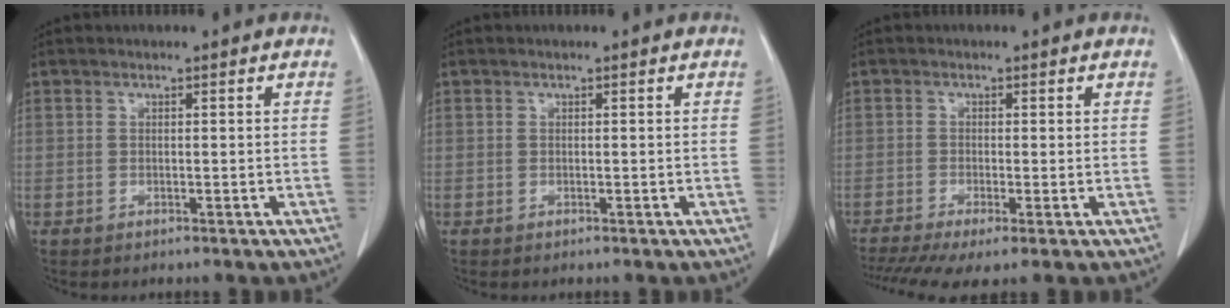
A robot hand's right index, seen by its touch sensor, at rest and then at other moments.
{"total": 0.0}
{"total": 6.8, "force": [-4.1, 1.6, 5.2], "torque": [-0.092, -0.013, -0.075]}